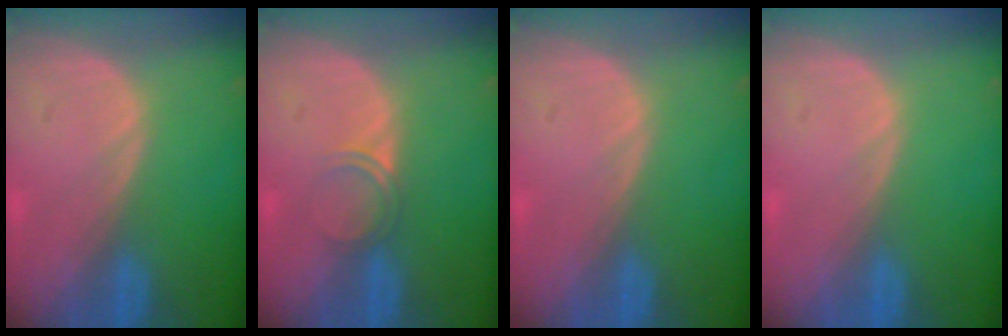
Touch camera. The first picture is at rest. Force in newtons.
{"total": 2.1, "press": 1.8, "slide": 1.1}
{"total": 0.0}
{"total": 0.0}